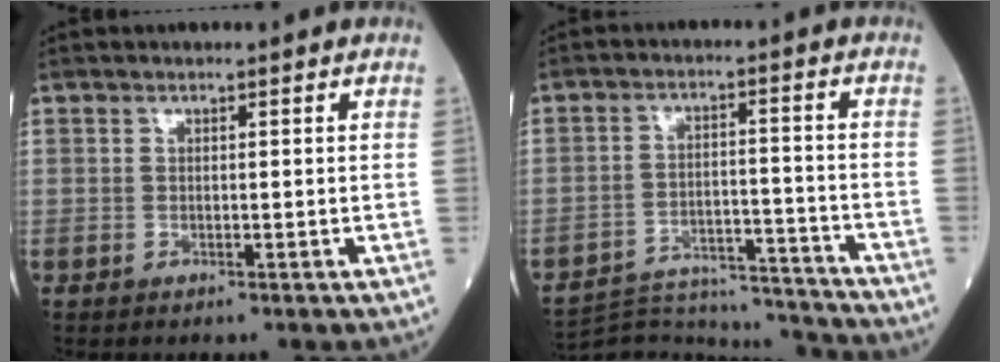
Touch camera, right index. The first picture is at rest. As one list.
[{"total": 16.3, "force": [-16.2, 1.0, 1.8], "torque": [-0.029, 0.019, -0.232]}]